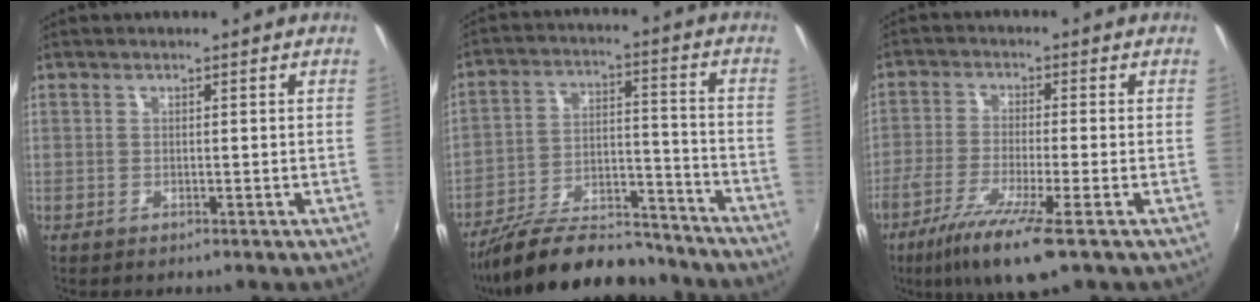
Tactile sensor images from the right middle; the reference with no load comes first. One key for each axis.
{"total": 20.2, "fx": -17.0, "fy": 6.5, "fz": 8.8, "tx": -0.165, "ty": 0.007, "tz": -0.250}
{"total": 10.5, "fx": -6.4, "fy": 0.7, "fz": 8.4, "tx": -0.182, "ty": -0.033, "tz": -0.120}